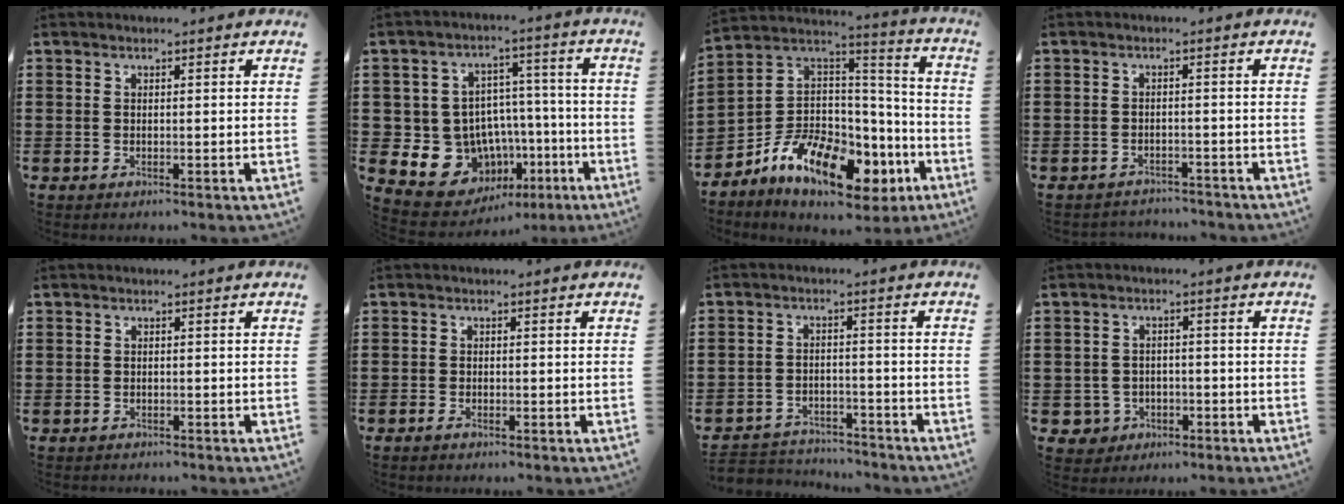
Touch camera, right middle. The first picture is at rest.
{"total": 10.2, "force": [-3.9, 9.0, 2.8], "torque": [-0.070, 0.017, -0.063]}
{"total": 14.6, "force": [-8.7, 7.7, 8.8], "torque": [-0.181, 0.029, -0.155]}
{"total": 2.1, "force": [-2.0, 0.3, -0.1], "torque": [-0.005, -0.001, -0.045]}
{"total": 0.7, "force": [-0.6, 0.3, -0.2], "torque": [0.003, 0.005, -0.015]}
{"total": 0.8, "force": [-0.7, 0.2, 0.4], "torque": [-0.009, -0.004, -0.012]}
{"total": 3.7, "force": [-3.6, 0.8, -0.1], "torque": [-0.013, 0.001, -0.081]}
{"total": 3.0, "force": [-1.6, 2.4, 0.8], "torque": [-0.029, 0.001, -0.037]}